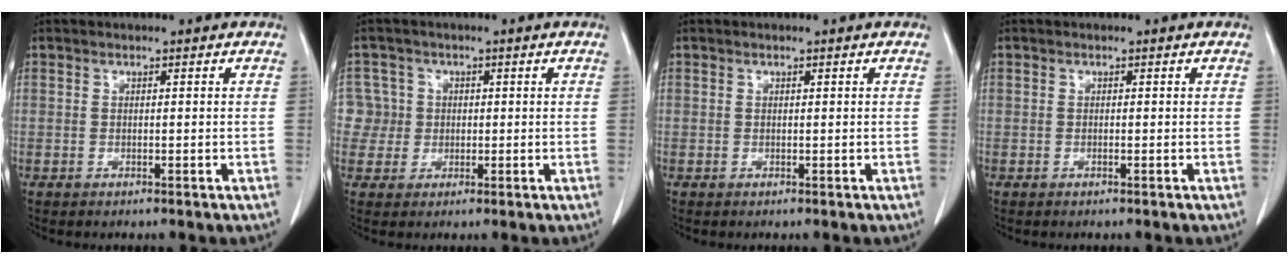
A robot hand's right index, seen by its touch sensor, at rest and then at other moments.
{"total": 4.2, "force": [0.1, 4.1, -0.3], "torque": [0.022, 0.015, 0.003]}
{"total": 0.0}
{"total": 0.0}